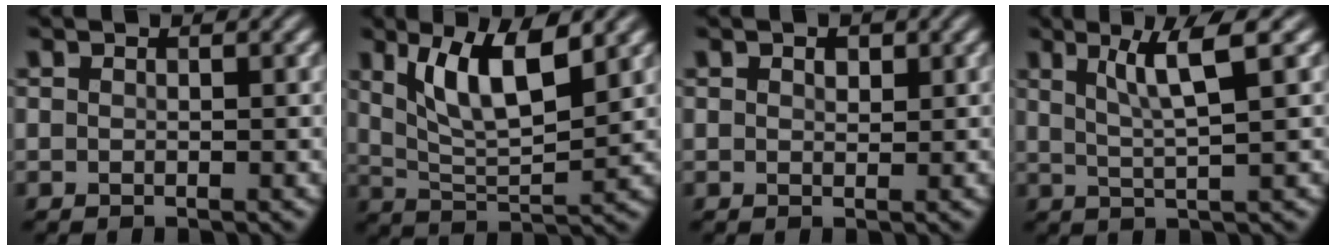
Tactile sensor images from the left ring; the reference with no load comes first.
{"total": 6.9, "force": [3.1, 2.2, 5.7], "torque": [-0.110, -0.005, 0.057]}
{"total": 1.0, "force": [0.6, 0.6, 0.6], "torque": [-0.008, -0.001, 0.009]}
{"total": 4.4, "force": [2.0, 0.5, 3.9], "torque": [-0.066, 0.001, 0.037]}